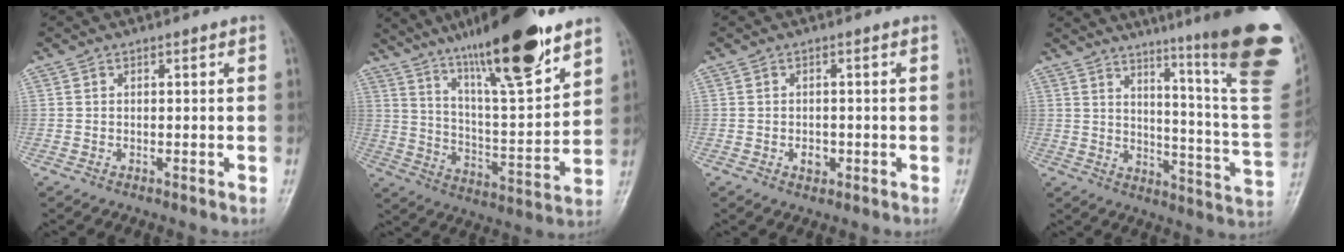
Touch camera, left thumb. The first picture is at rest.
{"total": 22.2, "force": [15.2, 3.8, 15.7], "torque": [-0.236, -0.066, 0.256]}
{"total": 2.0, "force": [-0.6, 1.5, 1.3], "torque": [-0.011, 0.003, -0.005]}
{"total": 26.4, "force": [15.6, 2.4, 21.1], "torque": [-0.232, -0.094, 0.207]}